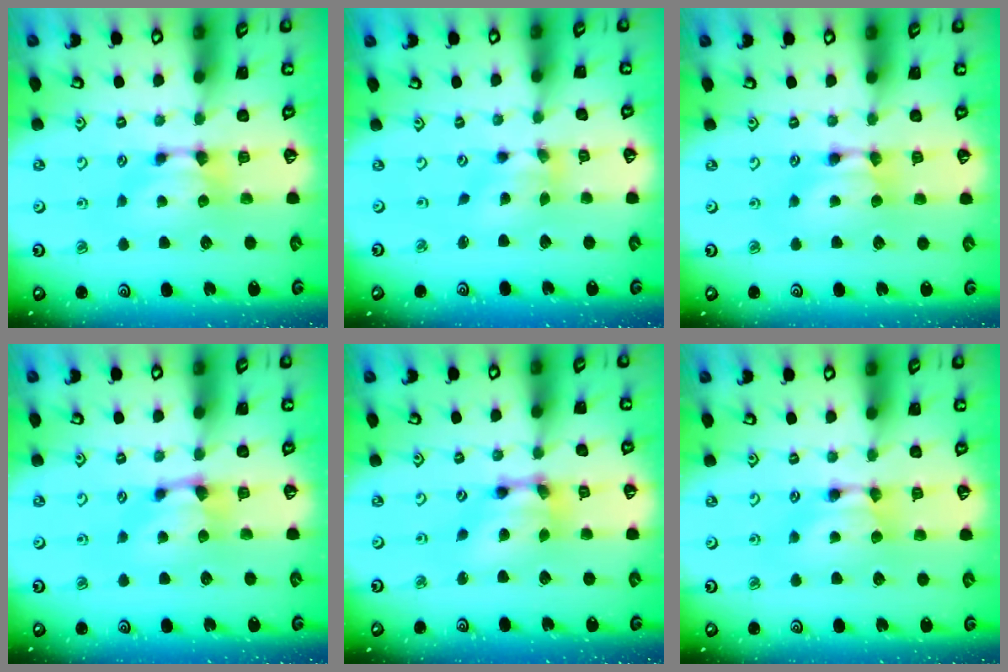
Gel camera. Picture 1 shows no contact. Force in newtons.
{"total": 2.4, "press": 1.6, "slide": 1.7}
{"total": 1.6, "press": 1.6, "slide": 0.2}
{"total": 2.0, "press": 1.9, "slide": 0.7}
{"total": 6.3, "press": 5.4, "slide": 3.2}
{"total": 1.7, "press": 1.7, "slide": 0.1}